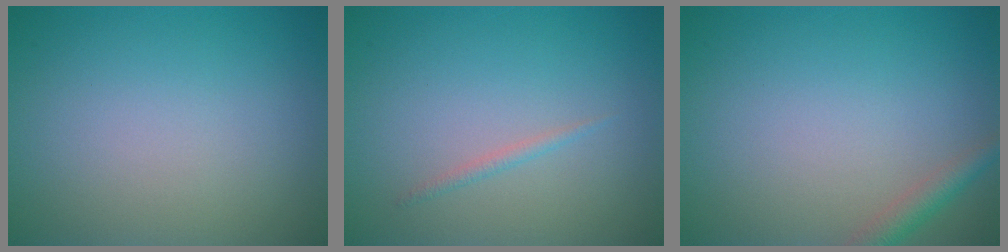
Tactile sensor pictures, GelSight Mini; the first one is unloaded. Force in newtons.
{"total": 0.7, "press": 0.7, "slide": 0.1}
{"total": 1.9, "press": 1.9, "slide": 0.1}